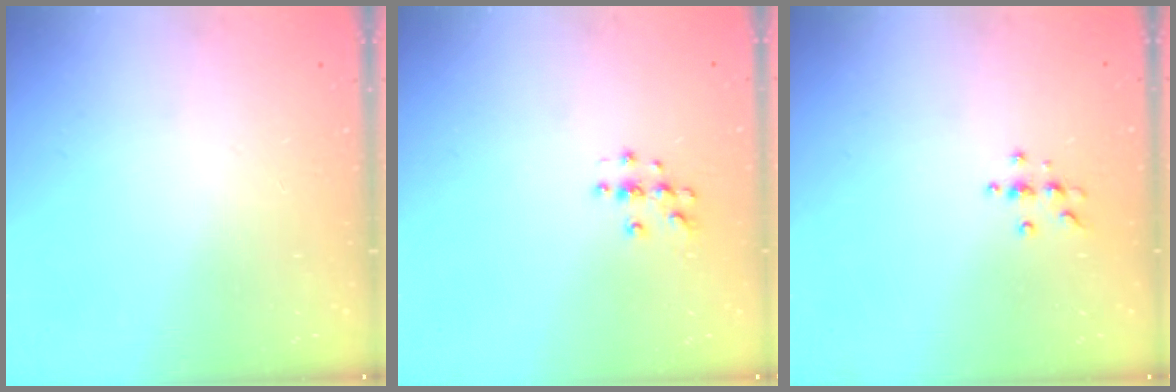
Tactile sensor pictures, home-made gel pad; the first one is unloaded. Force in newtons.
{"total": 3.6, "press": 3.6, "slide": 0.5}
{"total": 3.8, "press": 3.7, "slide": 0.5}